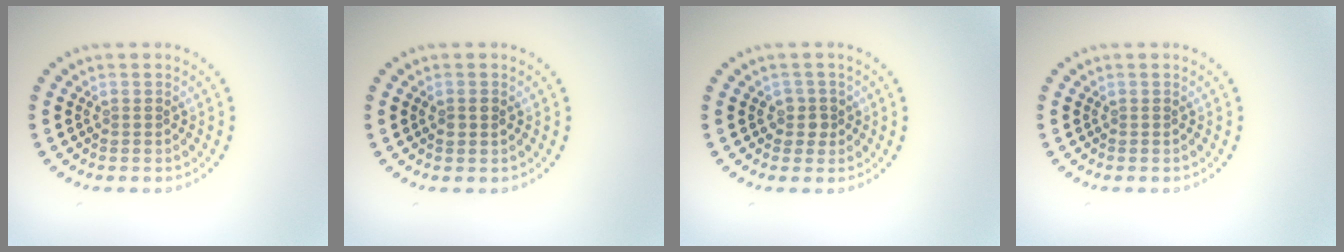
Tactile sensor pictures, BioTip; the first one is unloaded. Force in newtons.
{"total": 1.0, "press": 1.0, "slide": 0.2}
{"total": 1.6, "press": 1.3, "slide": 0.9}
{"total": 0.0}